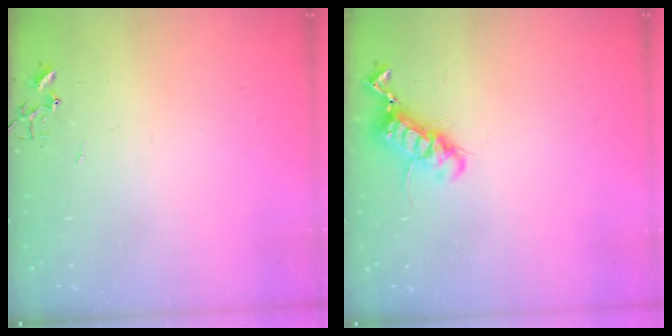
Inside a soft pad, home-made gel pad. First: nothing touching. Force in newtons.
{"total": 12.0, "press": 12.0, "slide": 1.3}